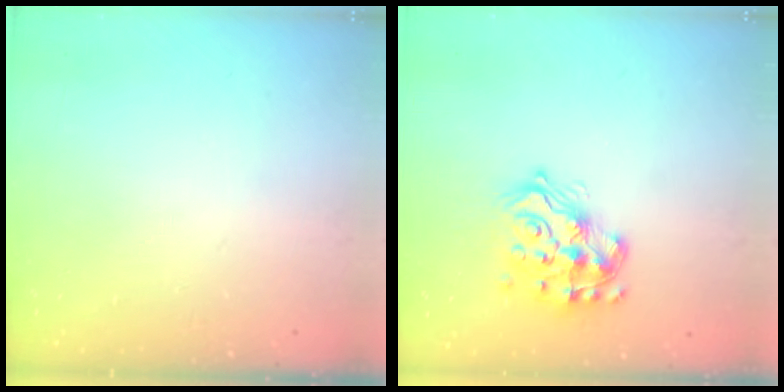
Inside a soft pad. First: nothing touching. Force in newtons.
{"total": 16.9, "press": 16.9, "slide": 1.4}